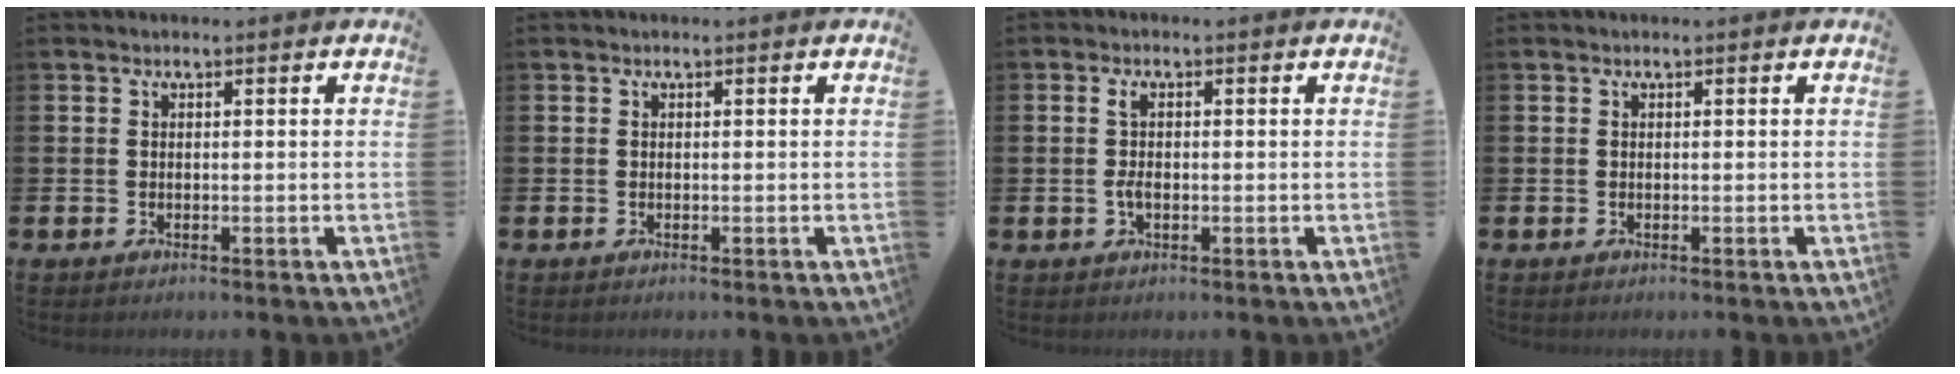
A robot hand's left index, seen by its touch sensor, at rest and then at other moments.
{"total": 0.0}
{"total": 2.3, "force": [0.0, 1.2, 1.9], "torque": [-0.038, 0.005, -0.002]}
{"total": 0.0}